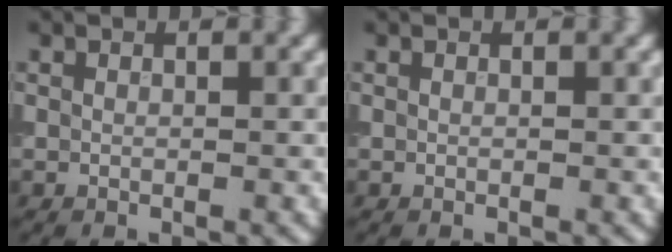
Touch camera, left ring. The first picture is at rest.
{"total": 0.0}